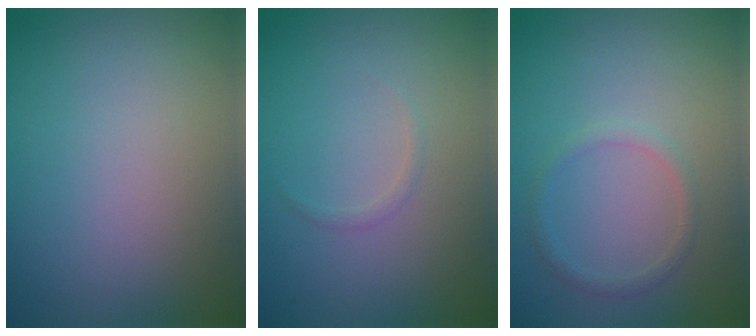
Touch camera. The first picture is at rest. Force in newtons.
{"total": 0.6, "press": 0.6, "slide": 0.1}
{"total": 1.2, "press": 1.2, "slide": 0.0}